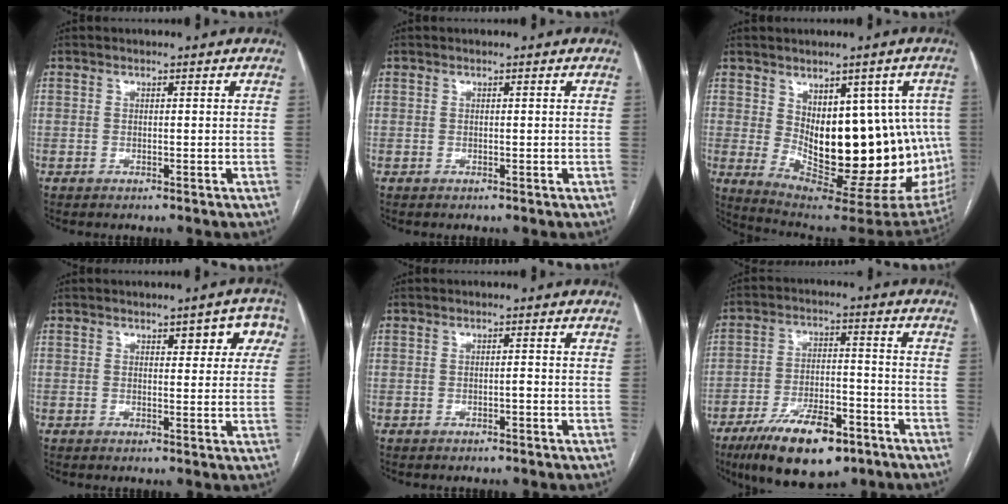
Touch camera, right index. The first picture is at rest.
{"total": 0.0}
{"total": 20.7, "force": [-0.1, 8.9, 18.6], "torque": [-0.194, 0.005, 0.031]}
{"total": 5.8, "force": [2.5, 2.2, 4.7], "torque": [-0.039, 0.015, 0.025]}
{"total": 0.6, "force": [-0.3, 0.1, 0.5], "torque": [-0.008, 0.002, -0.006]}
{"total": 14.1, "force": [-9.0, 5.1, 9.5], "torque": [-0.163, -0.004, -0.147]}